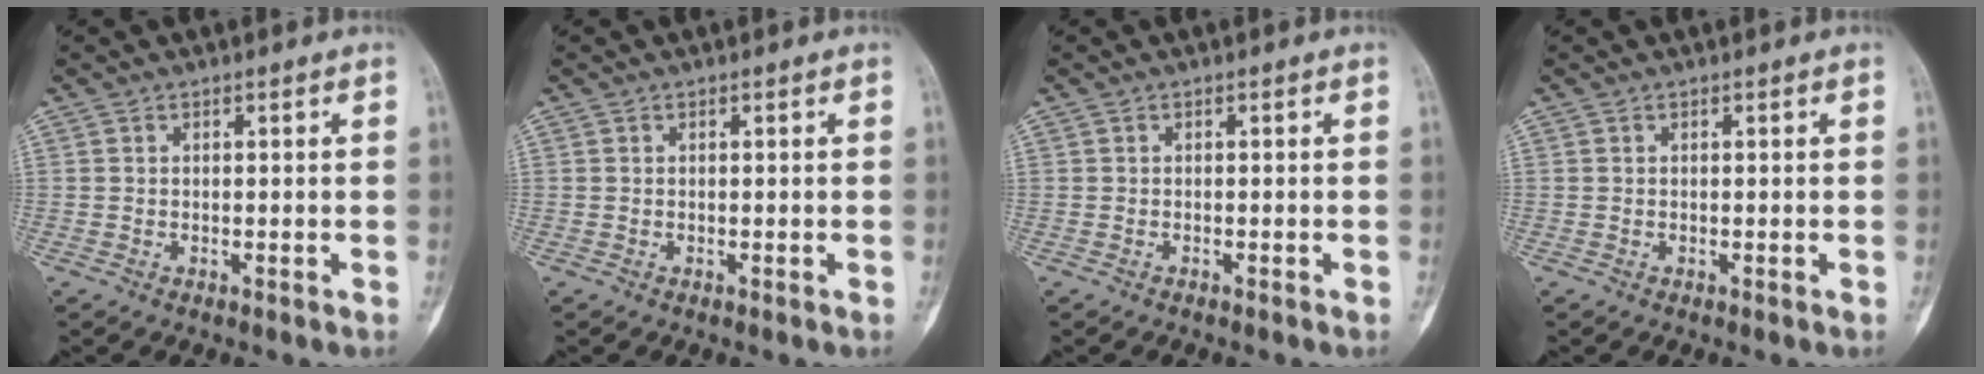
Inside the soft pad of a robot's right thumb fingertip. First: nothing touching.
{"total": 0.0}
{"total": 0.0}
{"total": 0.0}